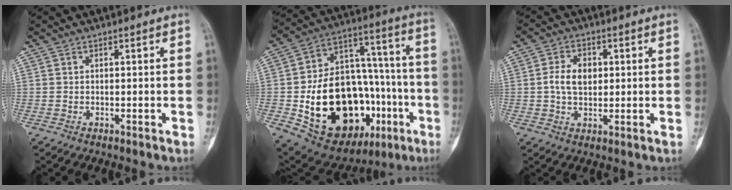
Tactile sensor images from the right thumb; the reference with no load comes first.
{"total": 31.7, "force": [-9.1, 18.5, 24.2], "torque": [-0.378, 0.037, -0.119]}
{"total": 6.4, "force": [0.7, 4.4, 4.7], "torque": [-0.074, 0.006, 0.010]}